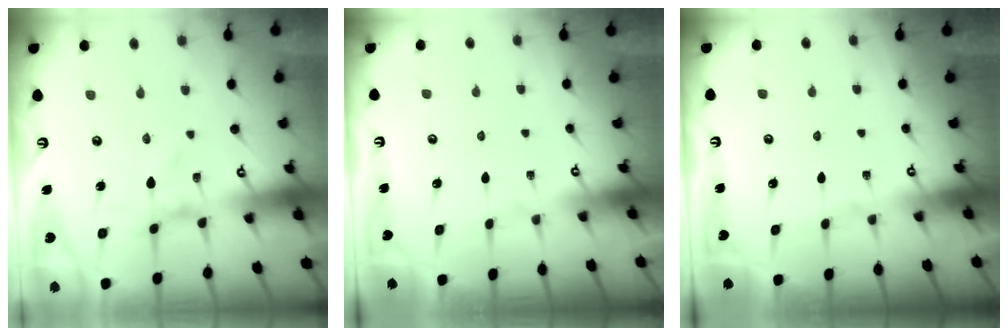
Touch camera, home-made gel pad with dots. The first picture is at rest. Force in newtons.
{"total": 0.0}
{"total": 0.0}